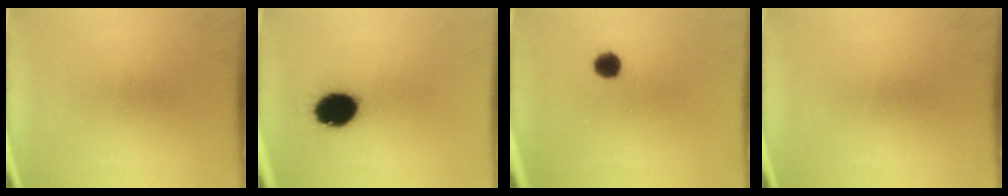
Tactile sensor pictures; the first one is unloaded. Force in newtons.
{"total": 11.7}
{"total": 2.8}
{"total": 0.0}